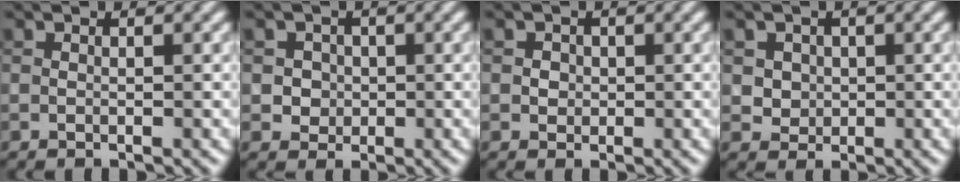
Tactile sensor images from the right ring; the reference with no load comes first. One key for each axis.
{"total": 2.2, "fx": 0.2, "fy": 2.1, "fz": 0.7, "tx": 0.003, "ty": 0.005, "tz": 0.009}
{"total": 1.1, "fx": 0.2, "fy": 1.0, "fz": 0.3, "tx": 0.003, "ty": 0.000, "tz": 0.002}
{"total": 2.5, "fx": 0.8, "fy": 2.2, "fz": 0.9, "tx": -0.017, "ty": 0.004, "tz": 0.027}